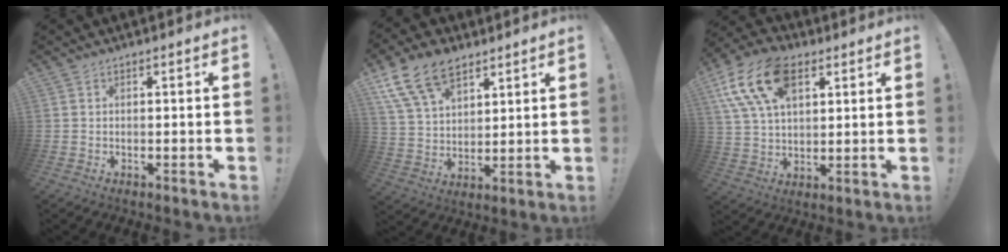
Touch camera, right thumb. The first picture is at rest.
{"total": 14.7, "force": [9.0, 8.8, 7.6], "torque": [-0.148, -0.036, 0.172]}
{"total": 17.5, "force": [7.6, 10.6, 11.7], "torque": [-0.234, -0.017, 0.141]}